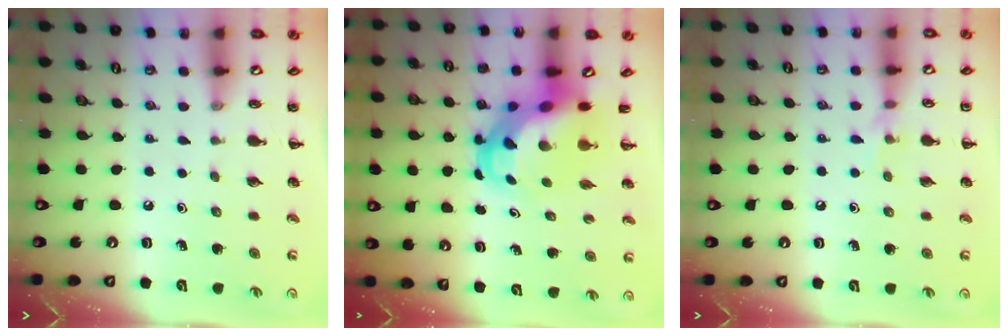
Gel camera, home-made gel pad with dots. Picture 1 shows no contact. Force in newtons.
{"total": 6.5, "press": 6.3, "slide": 1.8}
{"total": 5.7, "press": 5.4, "slide": 1.5}